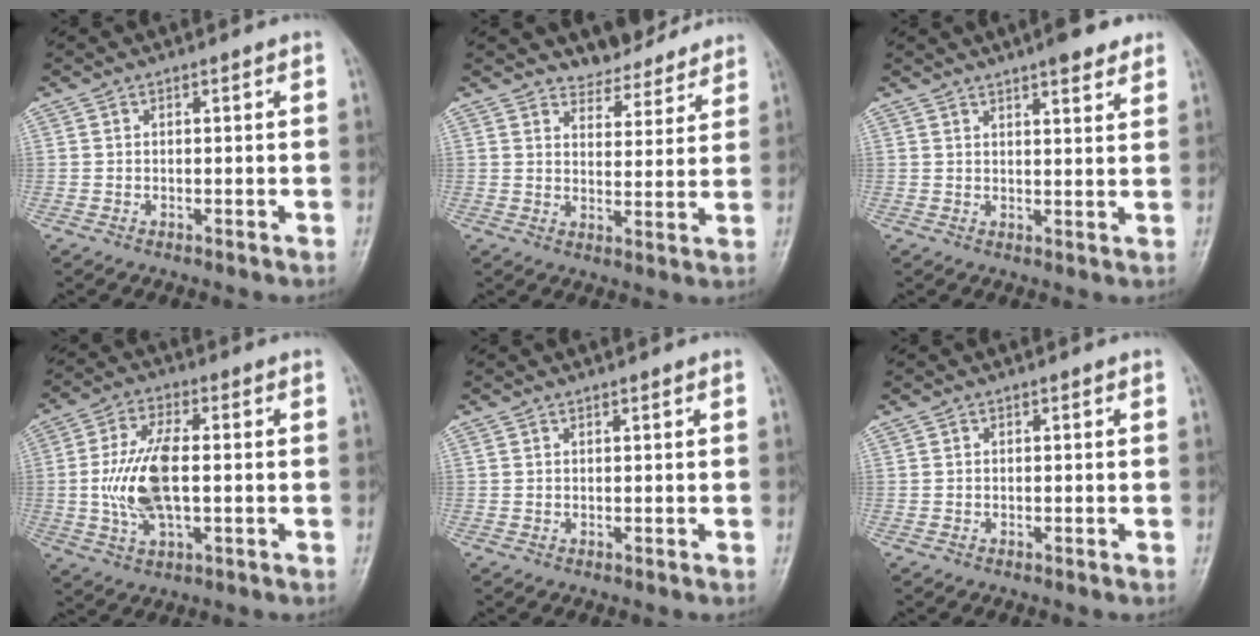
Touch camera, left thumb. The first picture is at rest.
{"total": 8.0, "force": [7.6, 2.6, 0.7], "torque": [0.016, -0.055, 0.102]}
{"total": 6.6, "force": [4.8, 1.6, 4.3], "torque": [-0.040, -0.017, 0.063]}
{"total": 11.5, "force": [-0.3, 5.2, 10.2], "torque": [-0.211, 0.005, -0.005]}
{"total": 0.7, "force": [0.6, 0.0, 0.3], "torque": [-0.005, 0.001, 0.013]}
{"total": 0.0}